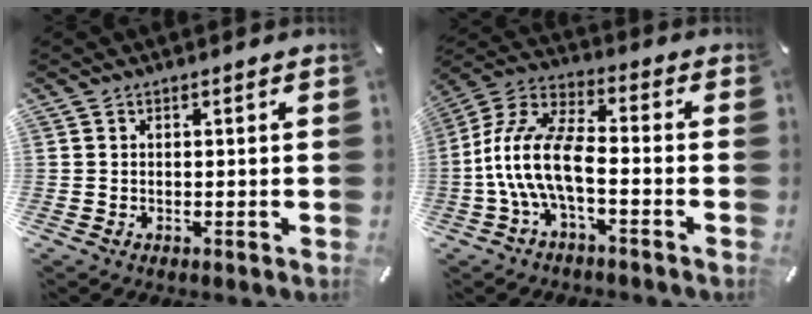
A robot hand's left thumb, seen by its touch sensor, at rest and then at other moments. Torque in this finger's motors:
{"motor_torque": [-0.05, 1.47, 1.29, 1.08, 0.52]}